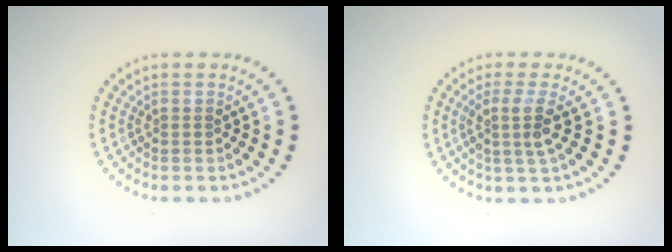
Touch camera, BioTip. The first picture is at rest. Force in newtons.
{"total": 2.7, "press": 2.0, "slide": 1.8}